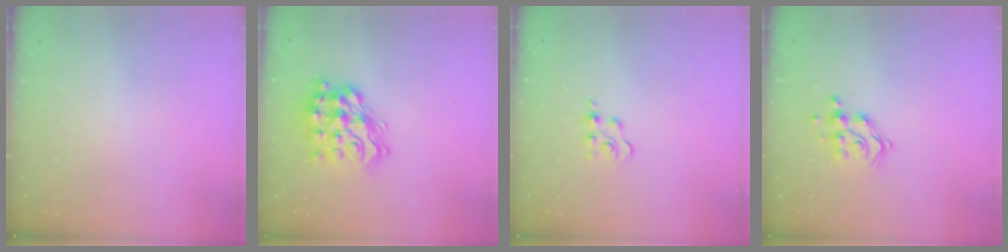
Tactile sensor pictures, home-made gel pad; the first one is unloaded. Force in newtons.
{"total": 17.8, "press": 17.8, "slide": 1.4}
{"total": 3.7, "press": 3.6, "slide": 0.5}
{"total": 11.2, "press": 11.2, "slide": 0.7}